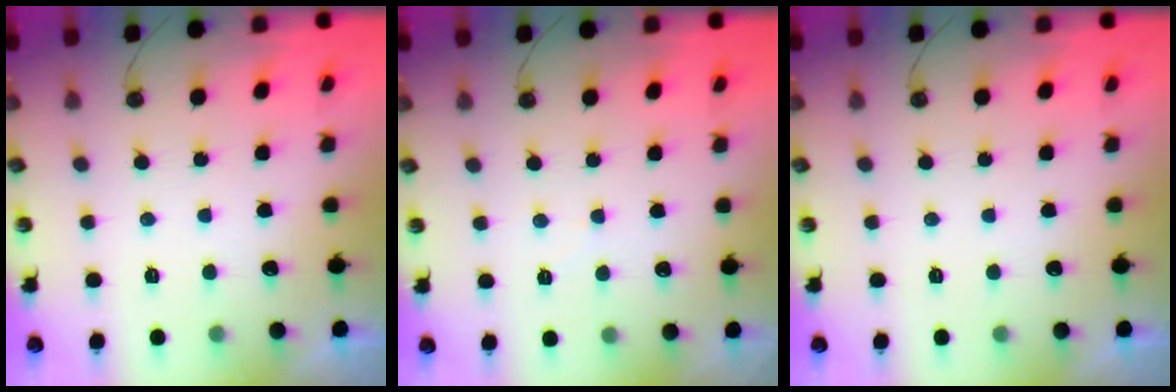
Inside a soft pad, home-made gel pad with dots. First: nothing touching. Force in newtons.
{"total": 2.8, "press": 2.8, "slide": 0.5}
{"total": 0.0}